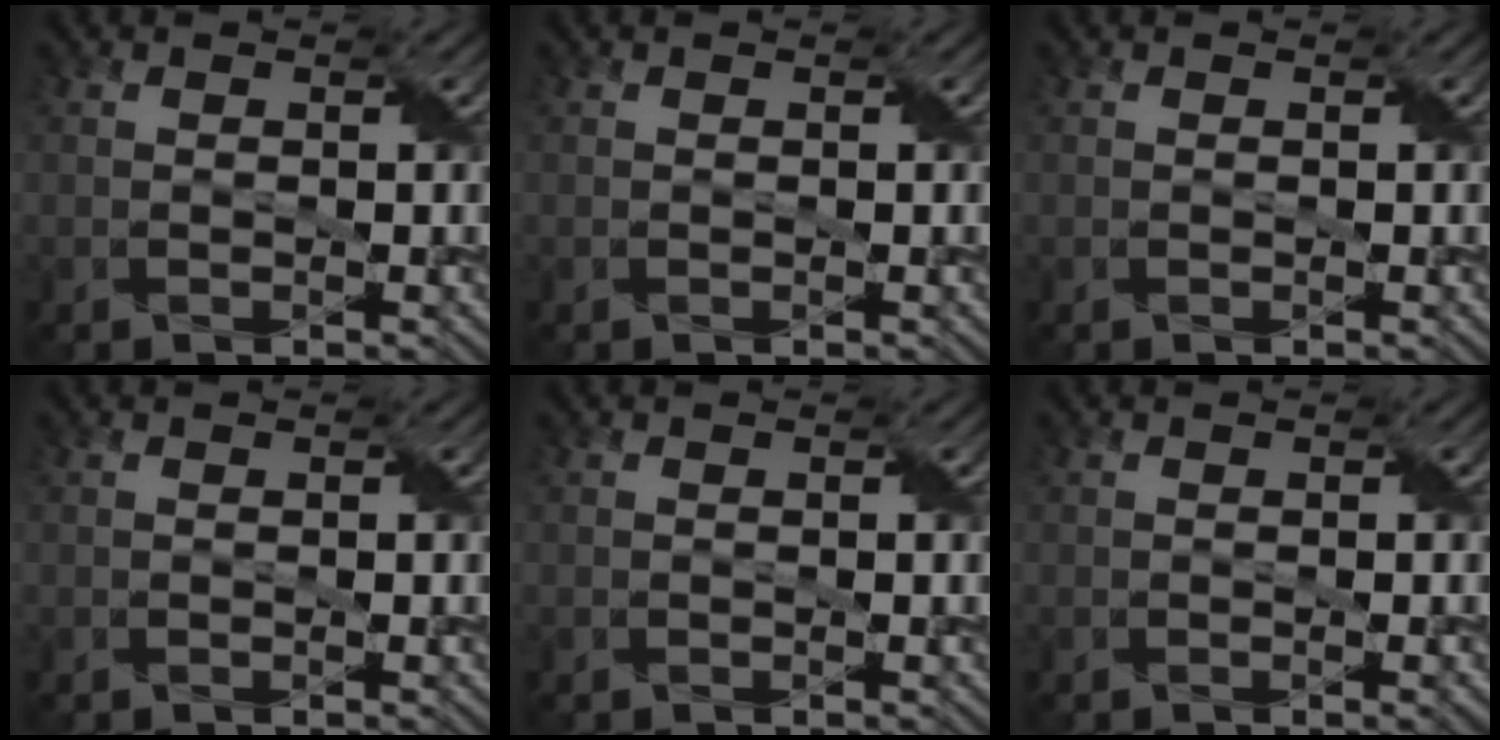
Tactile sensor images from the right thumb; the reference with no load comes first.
{"total": 0.0}
{"total": 0.0}
{"total": 0.0}
{"total": 0.0}
{"total": 0.7, "force": [-0.1, 0.0, 0.7], "torque": [-0.009, -0.001, -0.001]}